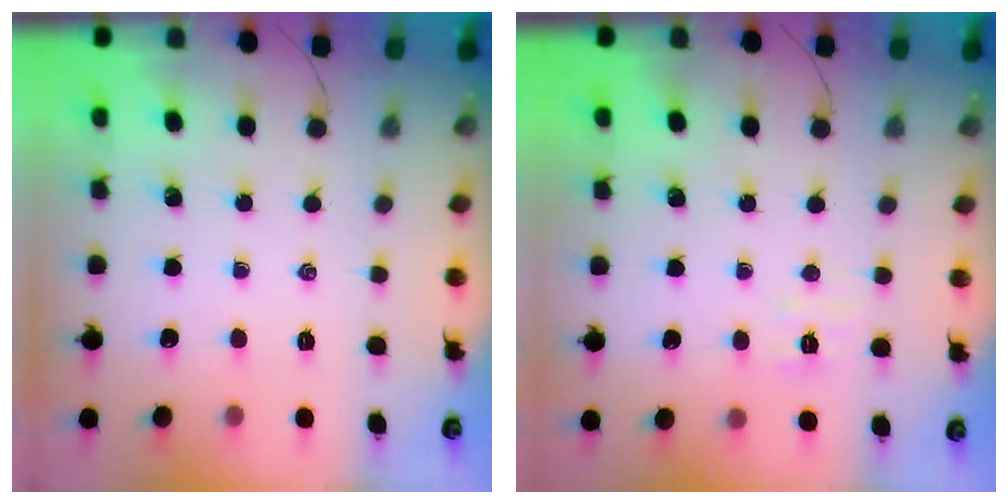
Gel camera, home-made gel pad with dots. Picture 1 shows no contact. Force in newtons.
{"total": 4.7, "press": 4.7, "slide": 0.7}